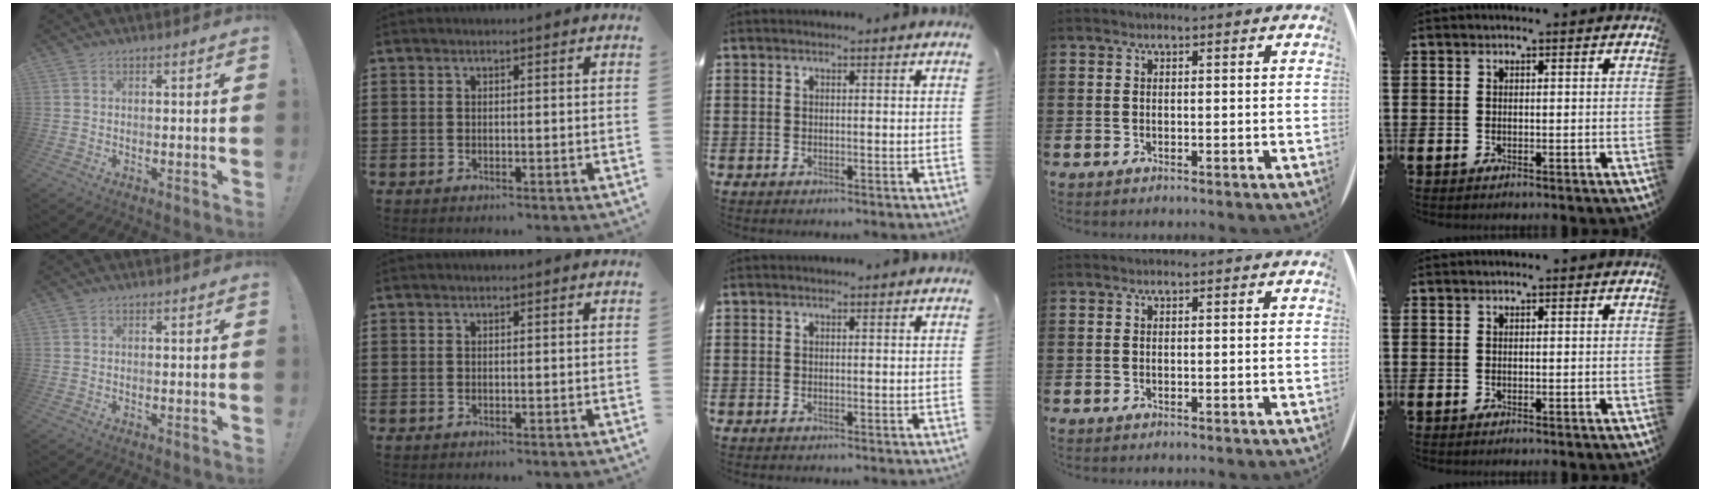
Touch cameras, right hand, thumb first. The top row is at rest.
{}